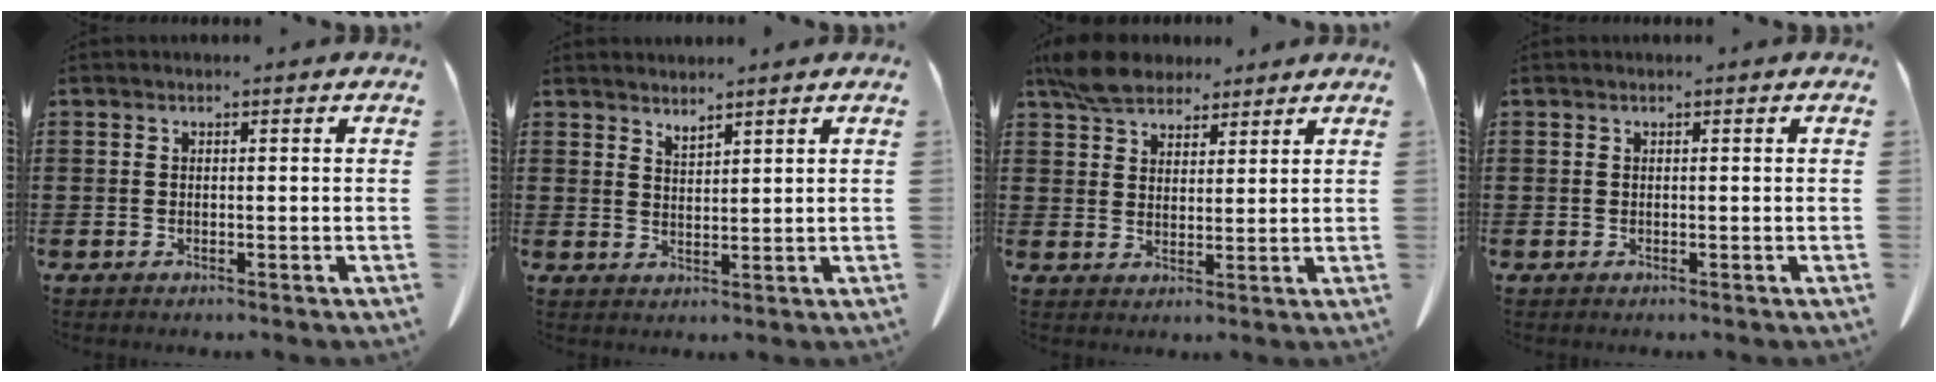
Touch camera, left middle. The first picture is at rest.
{"total": 2.2, "force": [2.2, -0.1, 0.0], "torque": [-0.006, -0.006, 0.044]}
{"total": 6.6, "force": [5.5, 2.8, 2.2], "torque": [-0.052, -0.005, 0.104]}
{"total": 0.0}